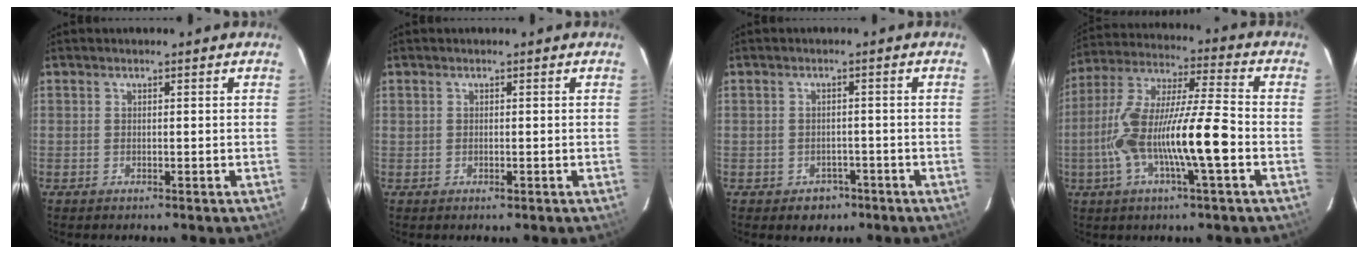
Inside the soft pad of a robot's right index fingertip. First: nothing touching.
{"total": 0.8, "force": [-0.2, 0.3, 0.7], "torque": [-0.015, -0.002, -0.001]}
{"total": 3.3, "force": [-1.8, 2.5, 0.9], "torque": [-0.009, 0.010, -0.018]}
{"total": 16.0, "force": [-4.0, 1.4, 15.4], "torque": [-0.303, 0.007, -0.074]}